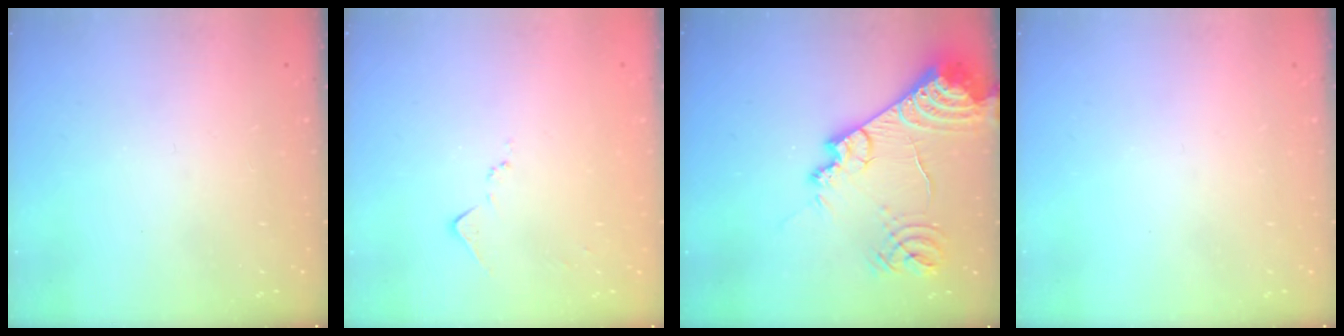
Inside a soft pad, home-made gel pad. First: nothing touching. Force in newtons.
{"total": 6.6, "press": 6.6, "slide": 0.7}
{"total": 20.1, "press": 20.0, "slide": 2.1}
{"total": 0.0}